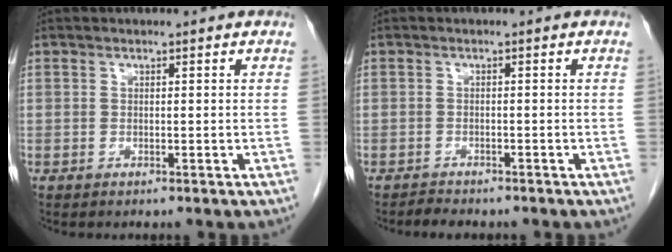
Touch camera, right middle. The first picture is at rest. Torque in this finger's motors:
{"motor_torque": [0.22, -0.08, 0.00, 0.01]}